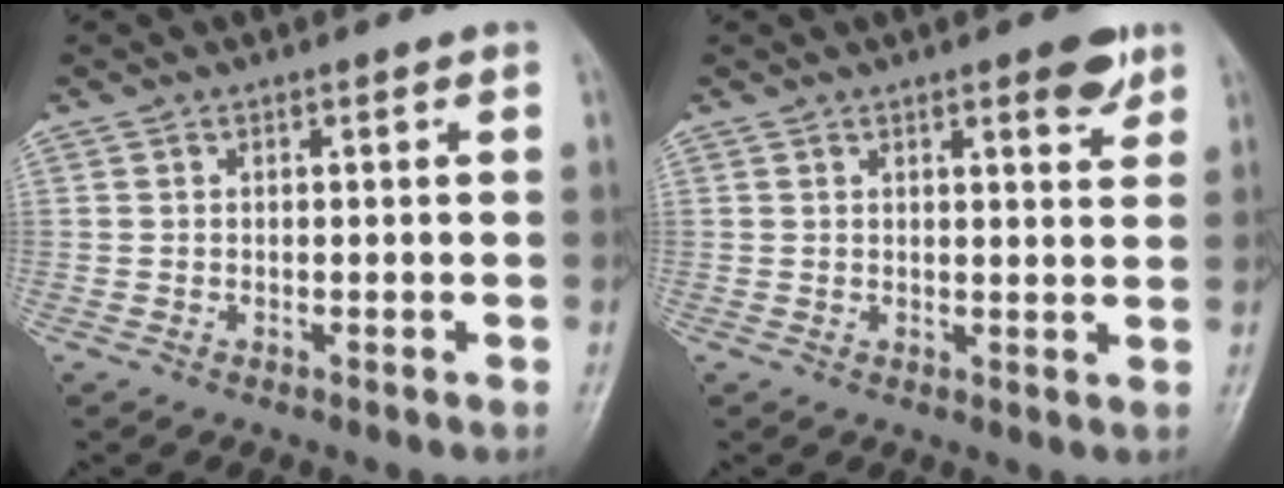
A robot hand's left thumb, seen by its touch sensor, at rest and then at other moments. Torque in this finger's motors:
{"motor_torque": [0.00, -0.06, -0.20, 0.02, 0.05]}